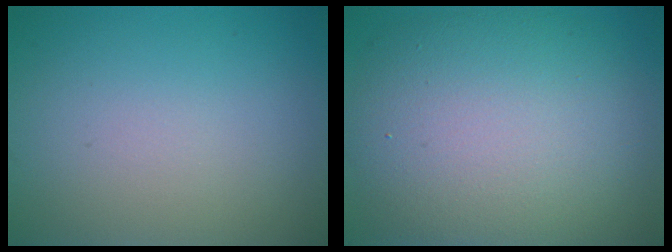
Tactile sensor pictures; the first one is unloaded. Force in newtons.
{"total": 11.4, "press": 11.4, "slide": 0.8}